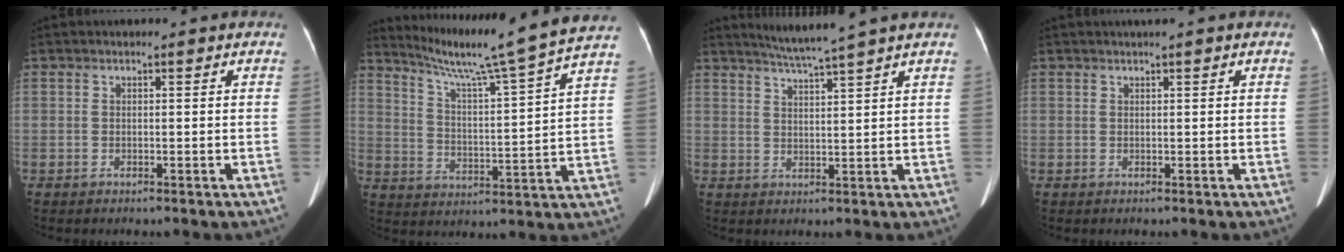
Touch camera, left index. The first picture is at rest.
{"total": 19.0, "force": [16.0, -2.8, 9.9], "torque": [-0.168, -0.032, 0.221]}
{"total": 6.5, "force": [5.5, -1.8, 2.9], "torque": [-0.051, 0.002, 0.088]}
{"total": 1.2, "force": [0.9, -0.2, 0.8], "torque": [-0.013, 0.009, 0.020]}